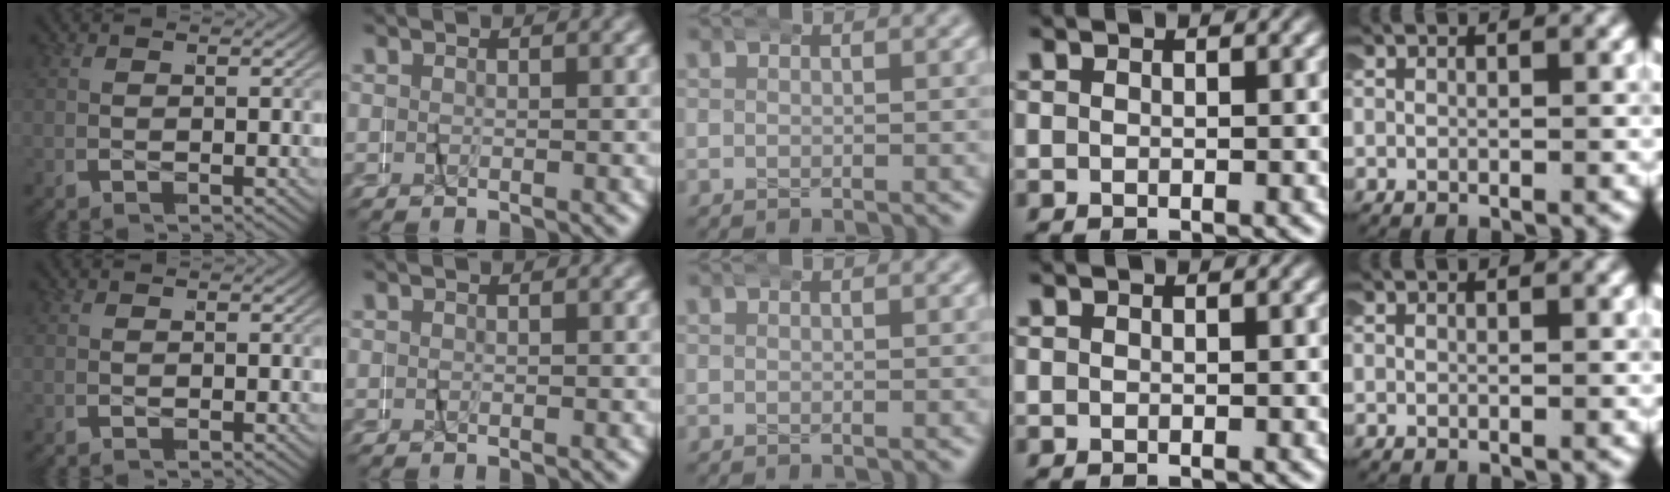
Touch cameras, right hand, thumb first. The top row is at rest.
{}